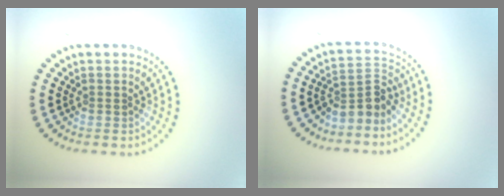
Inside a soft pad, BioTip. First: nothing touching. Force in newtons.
{"total": 3.0, "press": 2.2, "slide": 2.1}